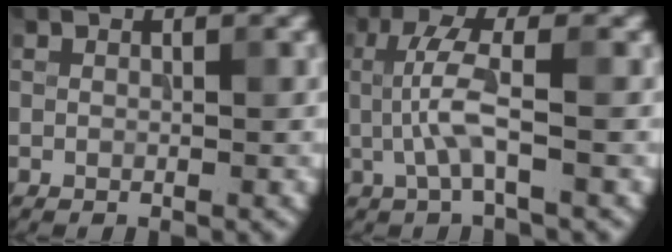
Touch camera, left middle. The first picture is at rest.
{"total": 3.9, "force": [-0.3, 0.8, 3.8], "torque": [-0.087, 0.001, -0.005]}